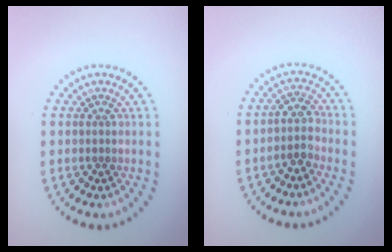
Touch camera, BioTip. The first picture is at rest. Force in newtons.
{"total": 2.4, "press": 2.0, "slide": 1.3}